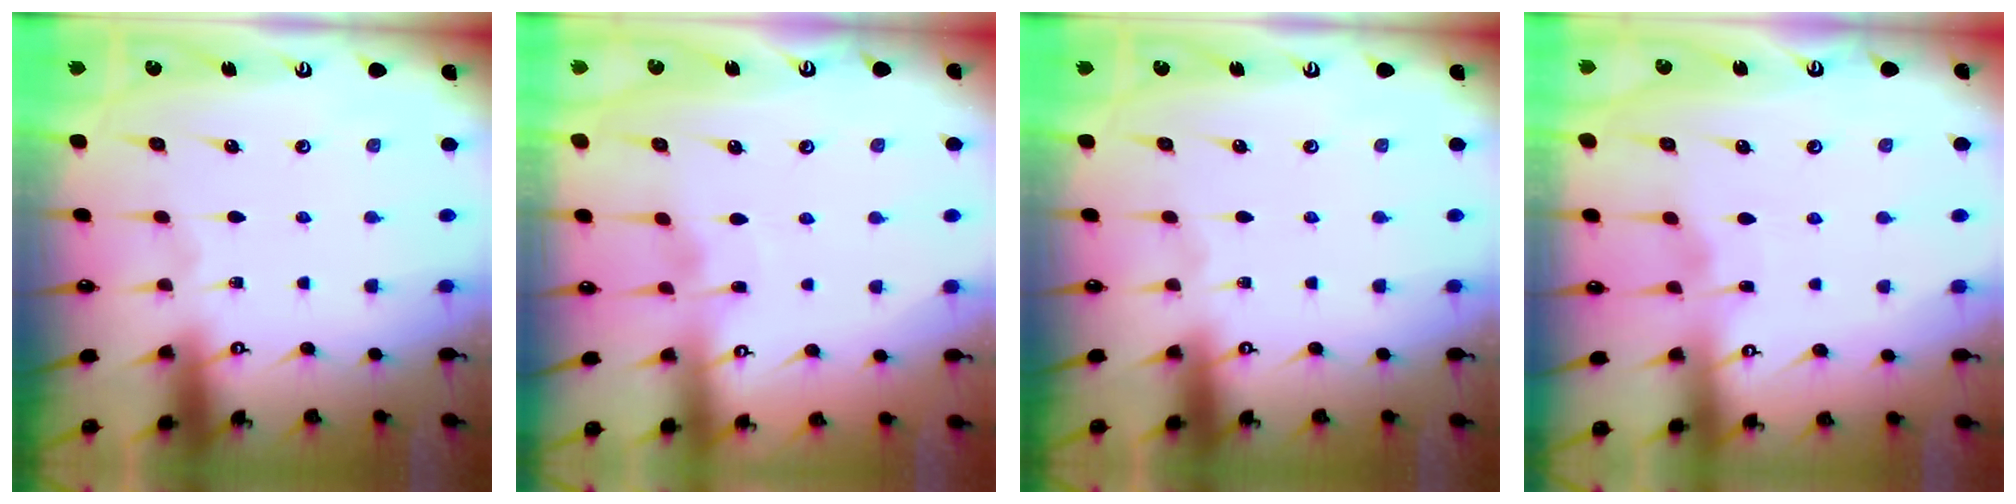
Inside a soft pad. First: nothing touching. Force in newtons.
{"total": 2.5, "press": 2.5, "slide": 0.3}
{"total": 0.0}
{"total": 2.8, "press": 2.8, "slide": 0.4}